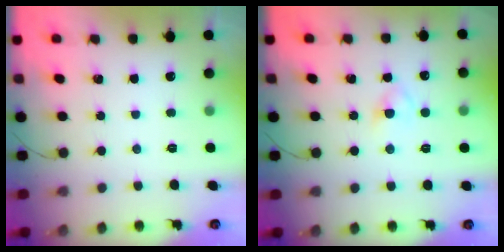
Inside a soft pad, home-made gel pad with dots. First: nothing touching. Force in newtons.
{"total": 3.1, "press": 2.9, "slide": 1.2}